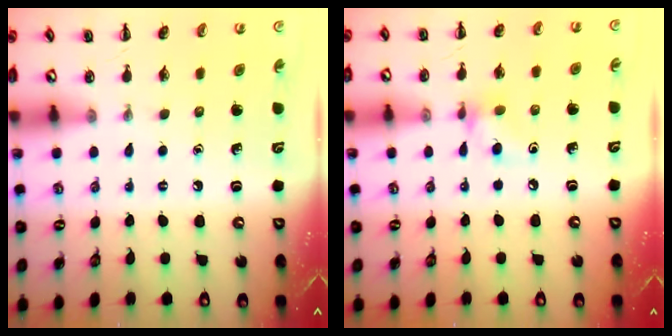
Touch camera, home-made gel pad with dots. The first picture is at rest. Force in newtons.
{"total": 6.5, "press": 6.4, "slide": 1.1}